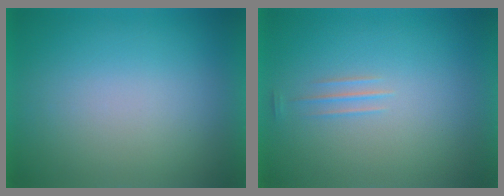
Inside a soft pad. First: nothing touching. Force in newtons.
{"total": 1.1}